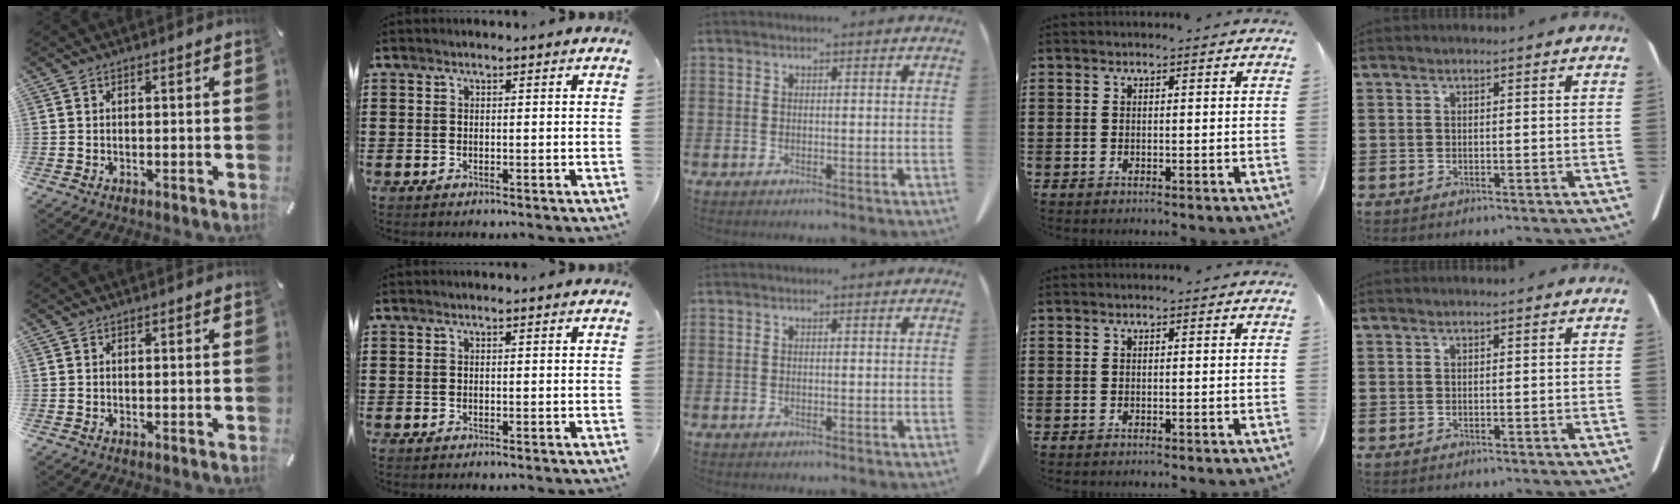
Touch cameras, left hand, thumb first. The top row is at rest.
{}